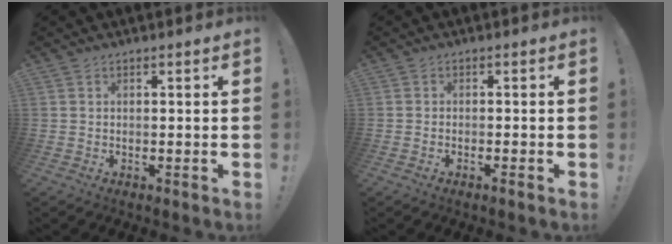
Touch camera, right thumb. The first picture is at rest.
{"total": 1.4, "force": [-1.0, 0.1, 1.0], "torque": [-0.022, 0.002, -0.017]}